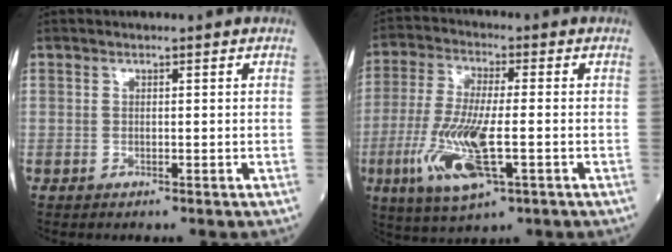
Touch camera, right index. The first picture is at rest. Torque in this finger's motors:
{"motor_torque": [1.70, -0.45, 0.72, 0.21]}